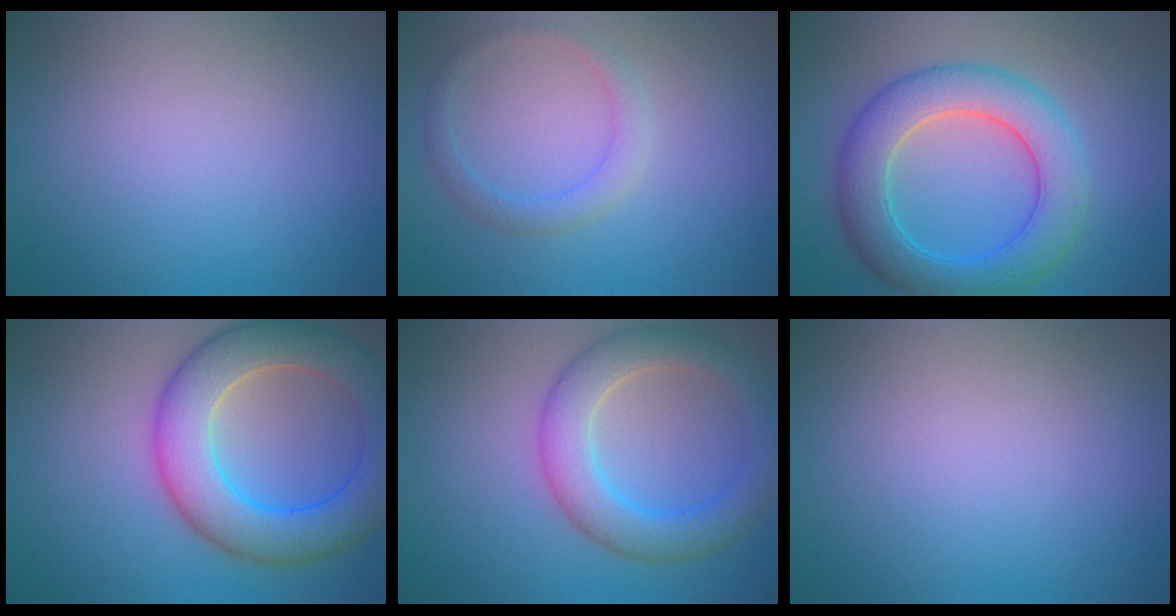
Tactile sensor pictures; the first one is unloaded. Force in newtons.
{"total": 1.8, "press": 1.8, "slide": 0.0}
{"total": 7.0, "press": 7.0, "slide": 0.3}
{"total": 8.7, "press": 8.7, "slide": 0.3}
{"total": 5.6, "press": 5.6, "slide": 0.5}
{"total": 0.0}